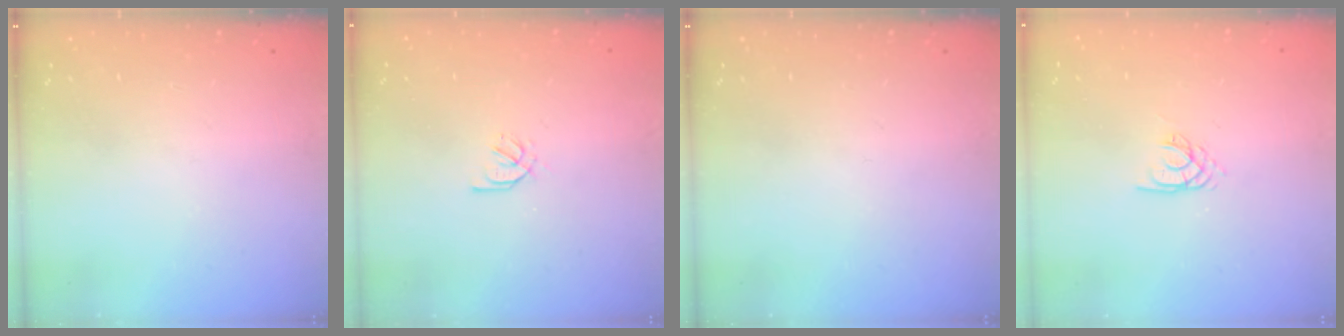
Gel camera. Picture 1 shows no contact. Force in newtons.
{"total": 1.8, "press": 1.8, "slide": 0.4}
{"total": 0.0}
{"total": 1.8, "press": 1.8, "slide": 0.2}